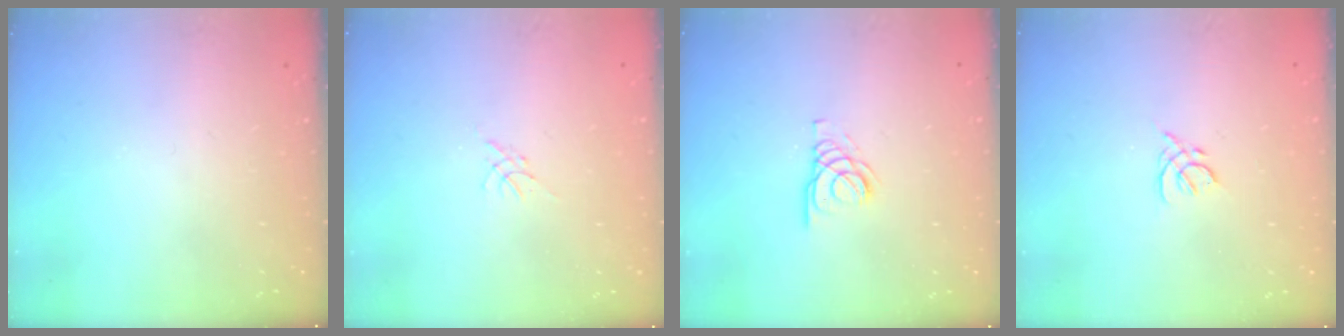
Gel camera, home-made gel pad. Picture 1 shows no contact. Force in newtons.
{"total": 0.0}
{"total": 2.8, "press": 2.8, "slide": 0.3}
{"total": 2.0, "press": 1.9, "slide": 0.6}